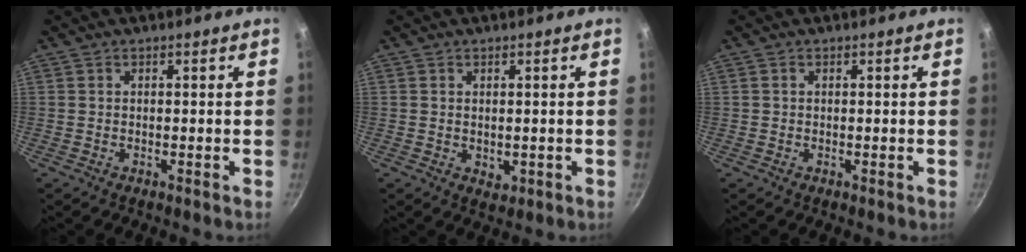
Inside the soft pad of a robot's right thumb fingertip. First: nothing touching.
{"total": 1.7, "force": [0.2, 1.3, 1.1], "torque": [-0.013, -0.005, 0.005]}
{"total": 0.0}